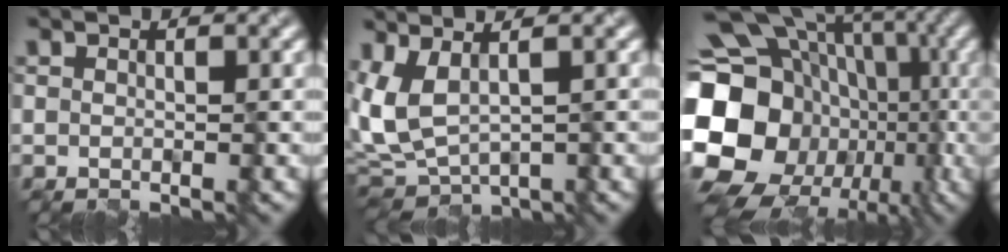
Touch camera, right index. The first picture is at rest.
{"total": 5.3, "force": [0.0, 2.2, 4.8], "torque": [-0.106, 0.000, -0.002]}
{"total": 19.5, "force": [-2.7, 16.0, 10.9], "torque": [-0.189, 0.001, -0.066]}